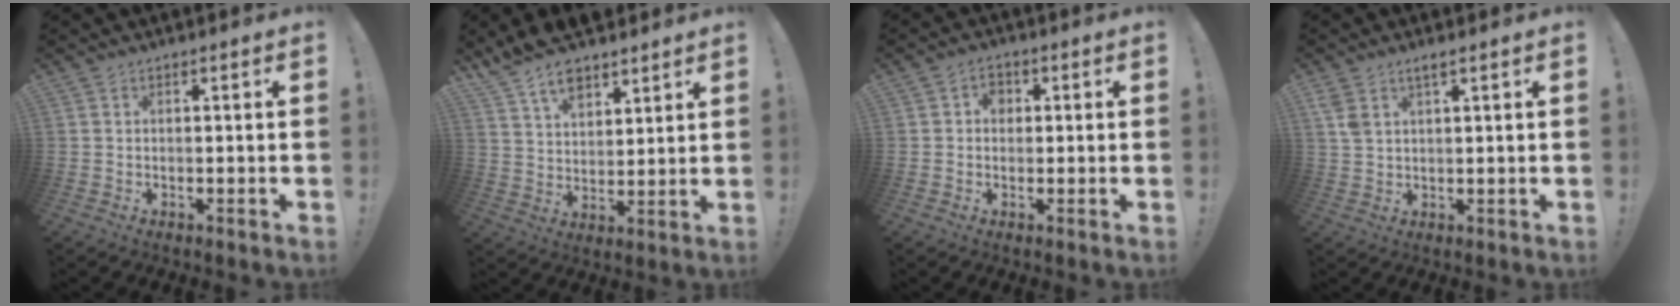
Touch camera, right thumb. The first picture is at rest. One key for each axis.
{"total": 10.0, "fx": 7.7, "fy": 5.1, "fz": 3.9, "tx": -0.081, "ty": -0.044, "tz": 0.149}
{"total": 3.5, "fx": 0.2, "fy": 2.9, "fz": 1.9, "tx": -0.029, "ty": 0.005, "tz": 0.002}
{"total": 3.6, "fx": 2.2, "fy": 1.1, "fz": 2.6, "tx": -0.045, "ty": -0.008, "tz": 0.039}